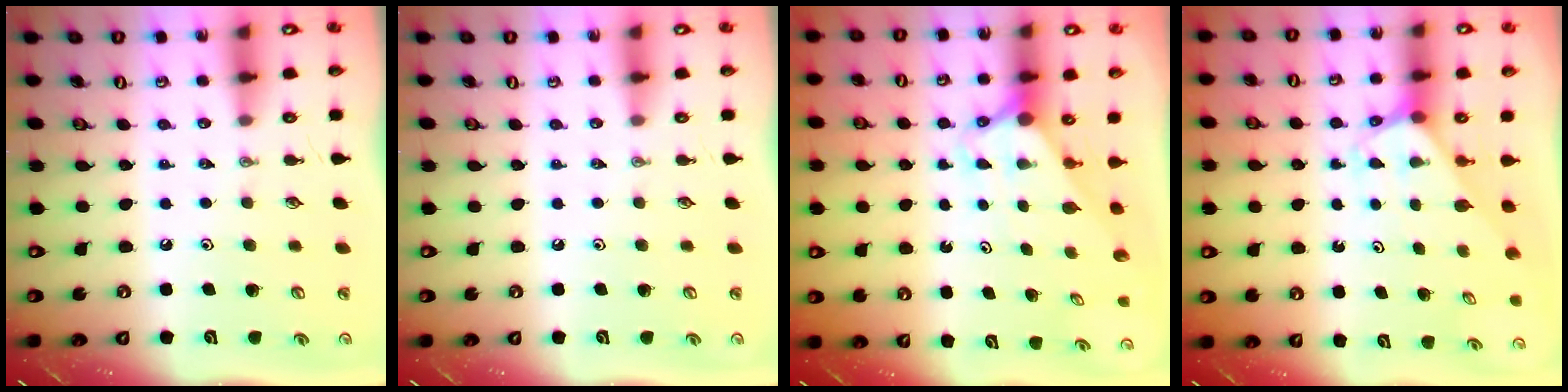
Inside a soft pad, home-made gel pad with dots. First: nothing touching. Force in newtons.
{"total": 0.0}
{"total": 2.8, "press": 2.8, "slide": 0.0}
{"total": 2.3, "press": 2.3, "slide": 0.2}